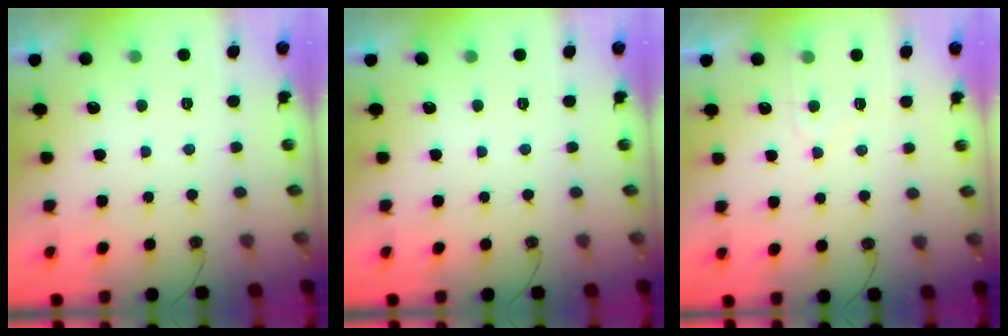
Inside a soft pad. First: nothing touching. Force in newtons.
{"total": 0.0}
{"total": 5.2, "press": 5.2, "slide": 0.6}